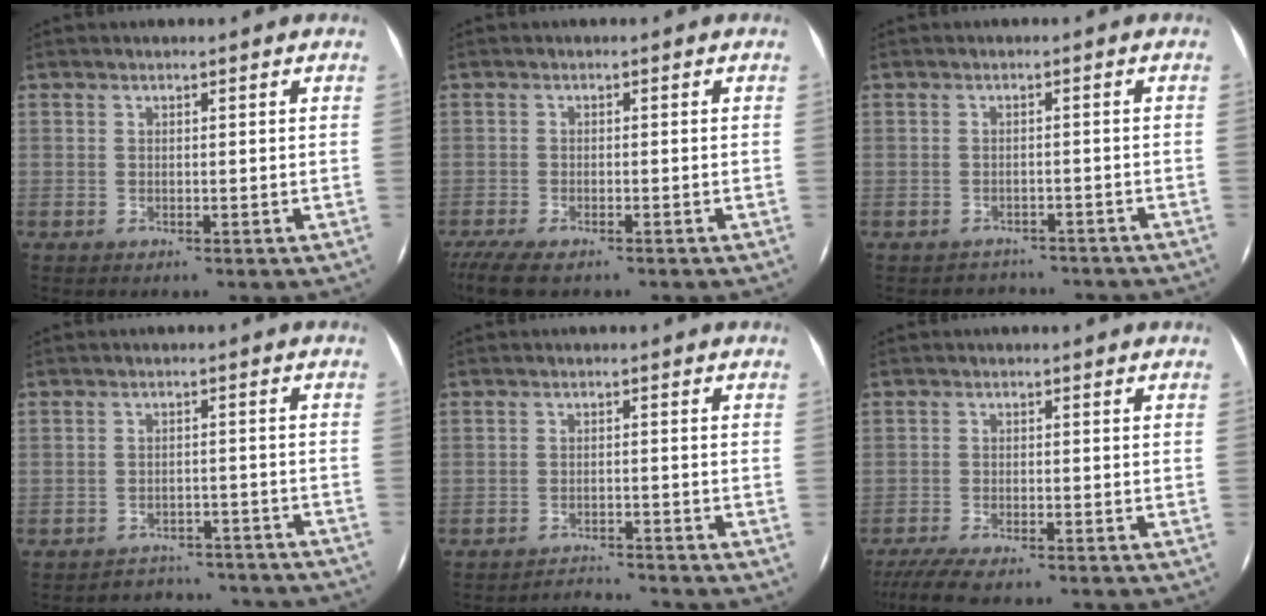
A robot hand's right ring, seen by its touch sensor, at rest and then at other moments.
{"total": 7.4, "force": [-5.6, 2.1, 4.3], "torque": [-0.108, -0.033, -0.105]}
{"total": 5.9, "force": [-5.1, 2.7, 0.9], "torque": [-0.015, 0.011, -0.061]}
{"total": 13.9, "force": [-12.9, 4.3, 2.6], "torque": [-0.051, 0.027, -0.151]}
{"total": 3.3, "force": [-3.2, -0.7, -0.4], "torque": [-0.008, 0.007, -0.052]}
{"total": 7.4, "force": [-6.4, 0.8, 3.6], "torque": [-0.093, -0.023, -0.111]}